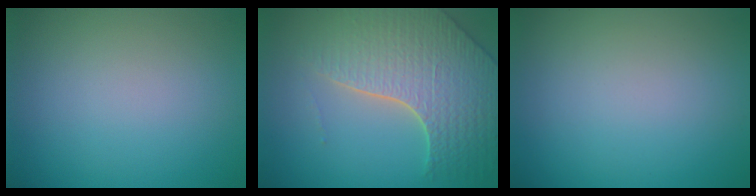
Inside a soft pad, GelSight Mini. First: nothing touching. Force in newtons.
{"total": 6.6, "press": 5.3, "slide": 3.8}
{"total": 0.0}